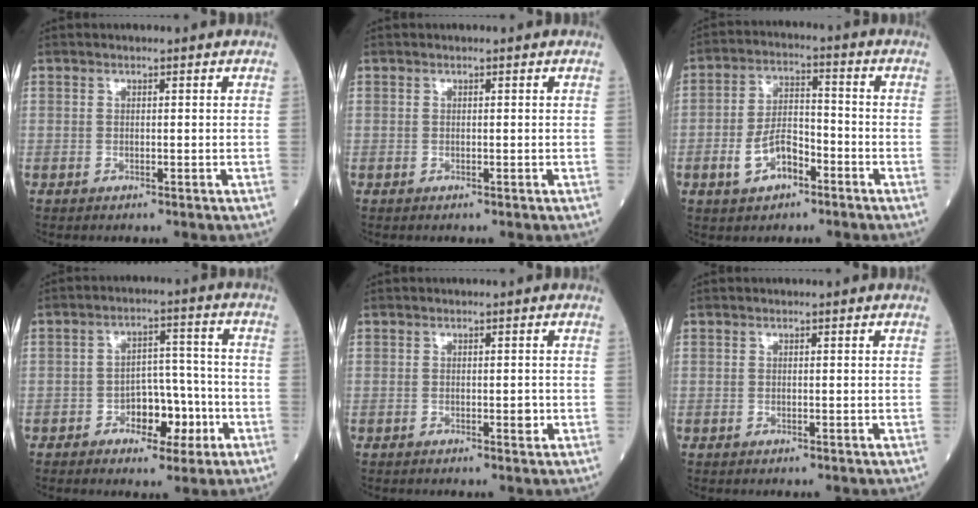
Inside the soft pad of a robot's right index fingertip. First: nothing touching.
{"total": 0.0}
{"total": 7.2, "force": [-3.4, 3.7, 5.1], "torque": [-0.104, 0.012, -0.061]}
{"total": 7.3, "force": [-3.1, 4.0, 5.3], "torque": [-0.074, 0.023, -0.044]}
{"total": 1.1, "force": [-0.2, 0.4, 1.0], "torque": [-0.012, -0.001, -0.002]}
{"total": 0.0}